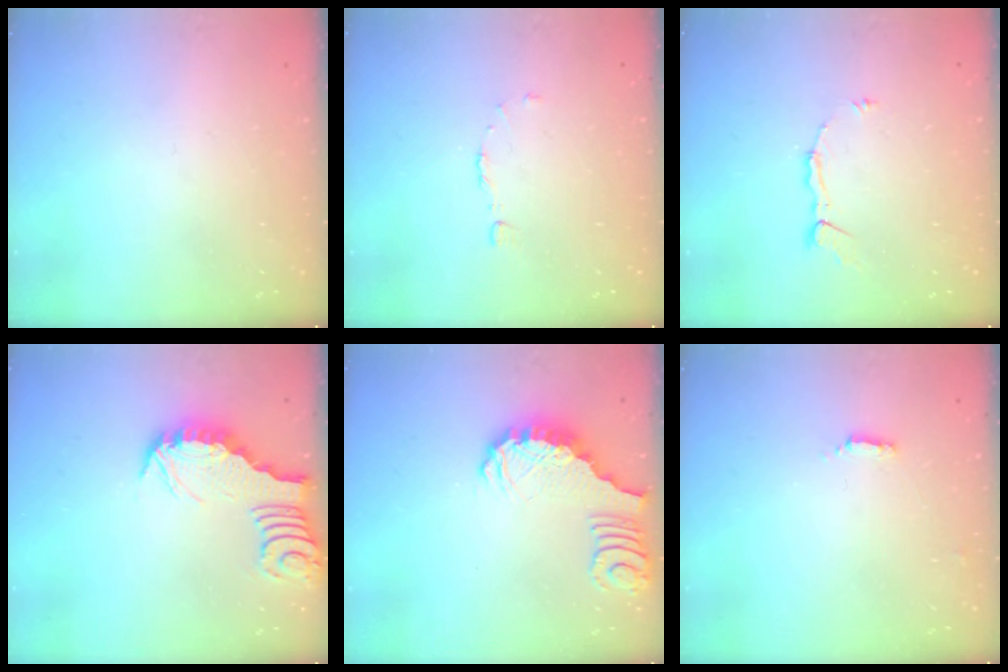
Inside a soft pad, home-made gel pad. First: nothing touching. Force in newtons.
{"total": 2.9, "press": 2.9, "slide": 0.2}
{"total": 4.7, "press": 4.7, "slide": 0.1}
{"total": 2.7, "press": 2.7, "slide": 0.3}
{"total": 2.7, "press": 2.7, "slide": 0.5}
{"total": 1.3, "press": 1.3, "slide": 0.4}